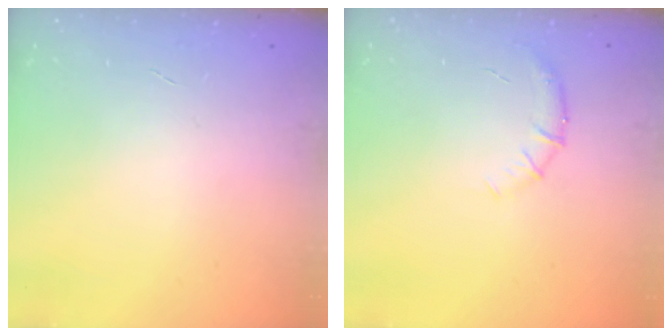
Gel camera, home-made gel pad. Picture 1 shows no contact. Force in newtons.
{"total": 6.7, "press": 6.5, "slide": 1.8}